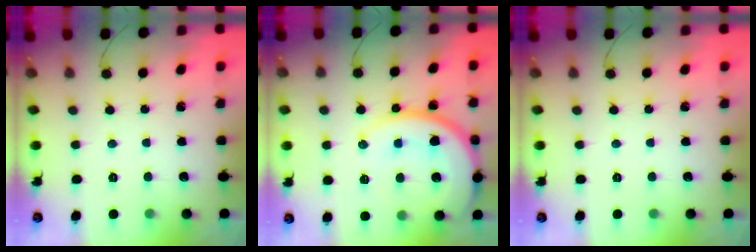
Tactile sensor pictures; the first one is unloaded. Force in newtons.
{"total": 16.7, "press": 16.7, "slide": 1.3}
{"total": 0.0}